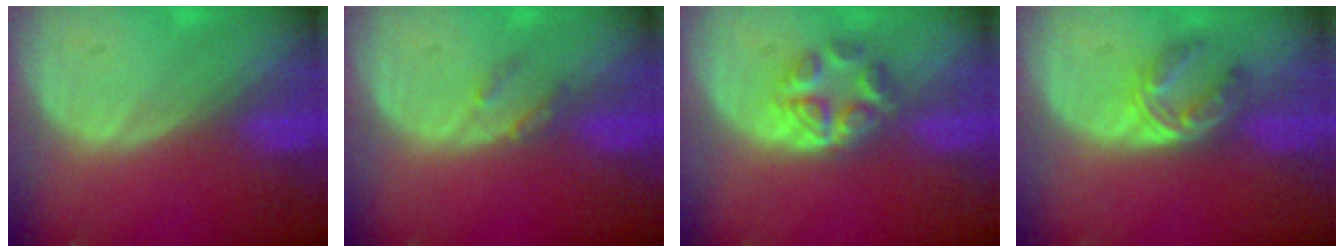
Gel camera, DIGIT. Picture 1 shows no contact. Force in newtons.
{"total": 1.9, "press": 1.9, "slide": 0.1}
{"total": 5.2, "press": 5.0, "slide": 1.4}
{"total": 5.9, "press": 5.0, "slide": 3.2}